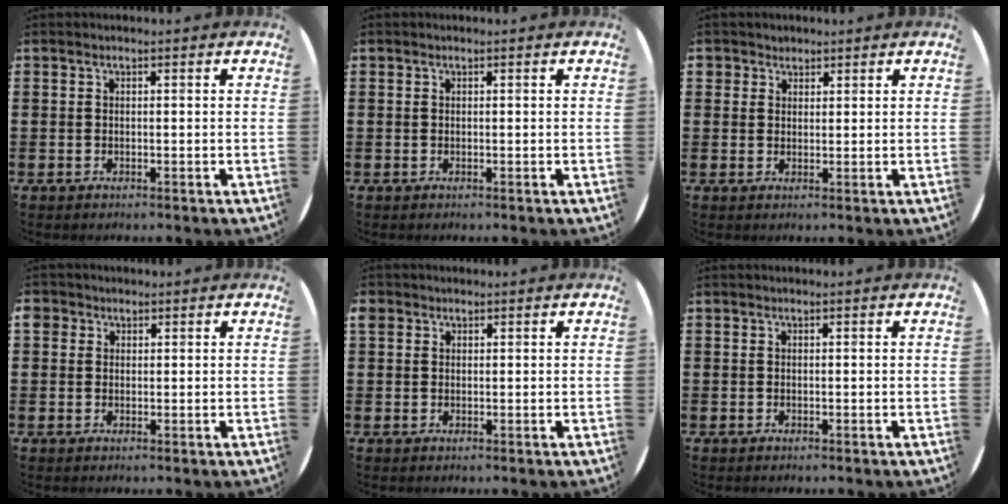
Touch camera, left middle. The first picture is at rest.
{"total": 0.0}
{"total": 1.9, "force": [1.5, 1.2, -0.2], "torque": [0.008, 0.002, 0.028]}
{"total": 1.6, "force": [1.1, 1.2, 0.1], "torque": [0.003, 0.002, 0.019]}
{"total": 1.2, "force": [0.9, 0.8, 0.1], "torque": [-0.004, 0.003, 0.019]}
{"total": 0.0}